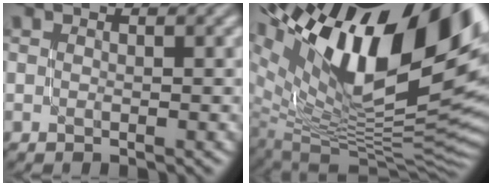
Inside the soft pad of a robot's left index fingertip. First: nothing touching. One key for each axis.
{"total": 18.3, "fx": 8.6, "fy": 7.6, "fz": 14.2, "tx": -0.261, "ty": 0.026, "tz": 0.148}